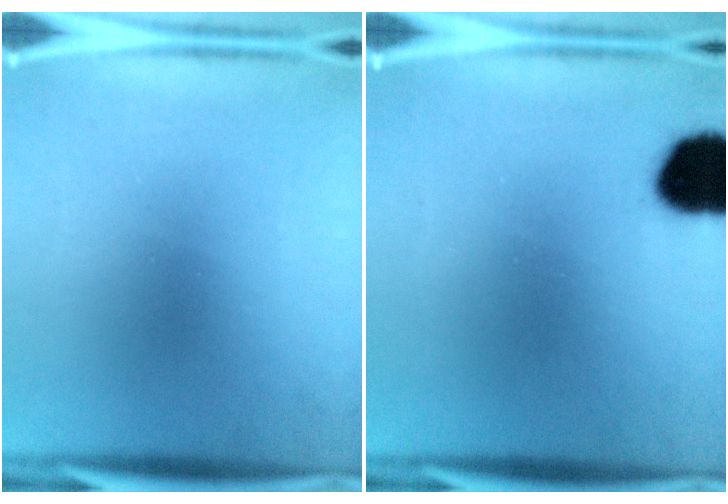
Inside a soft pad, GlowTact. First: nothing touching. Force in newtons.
{"total": 11.7}